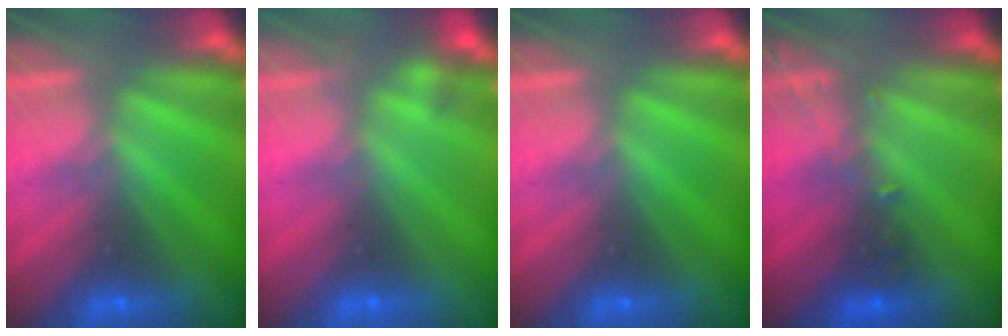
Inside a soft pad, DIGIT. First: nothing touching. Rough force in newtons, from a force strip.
{"total": 2.2}
{"total": 0.0}
{"total": 2.8}